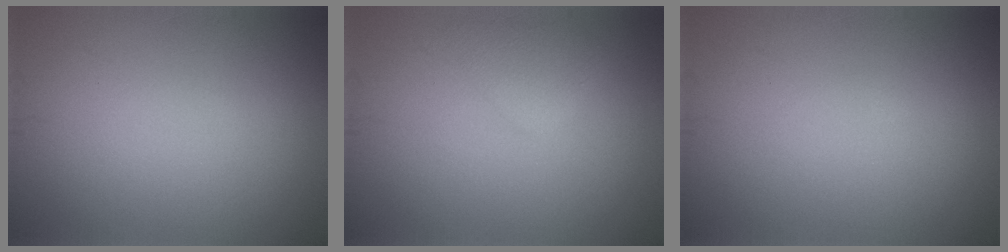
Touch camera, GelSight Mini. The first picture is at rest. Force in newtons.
{"total": 1.6, "press": 1.6, "slide": 0.1}
{"total": 0.0}